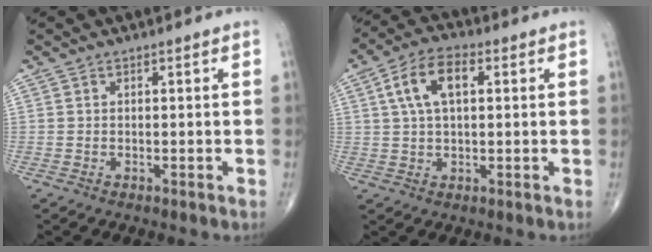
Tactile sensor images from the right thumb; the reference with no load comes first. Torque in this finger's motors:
{"motor_torque": [0.09, 0.18, 0.39, 0.07, 0.05]}